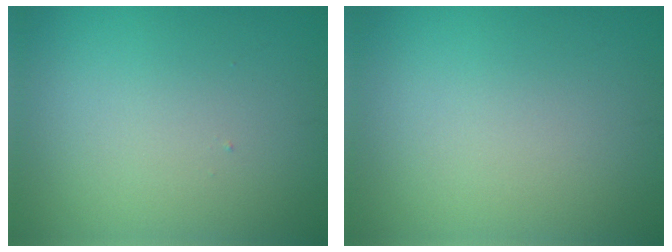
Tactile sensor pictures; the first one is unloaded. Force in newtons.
{"total": 0.0}